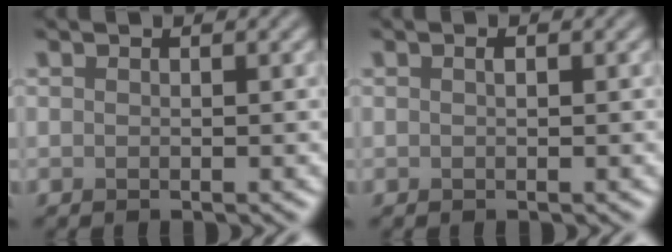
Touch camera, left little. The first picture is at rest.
{"total": 0.0}